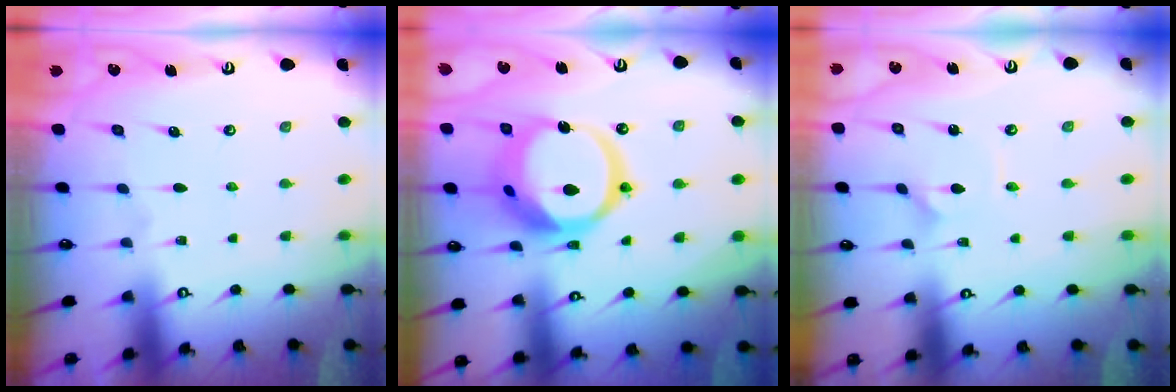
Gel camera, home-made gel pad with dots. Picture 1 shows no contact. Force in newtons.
{"total": 16.8, "press": 16.7, "slide": 1.8}
{"total": 1.0, "press": 1.0, "slide": 0.0}